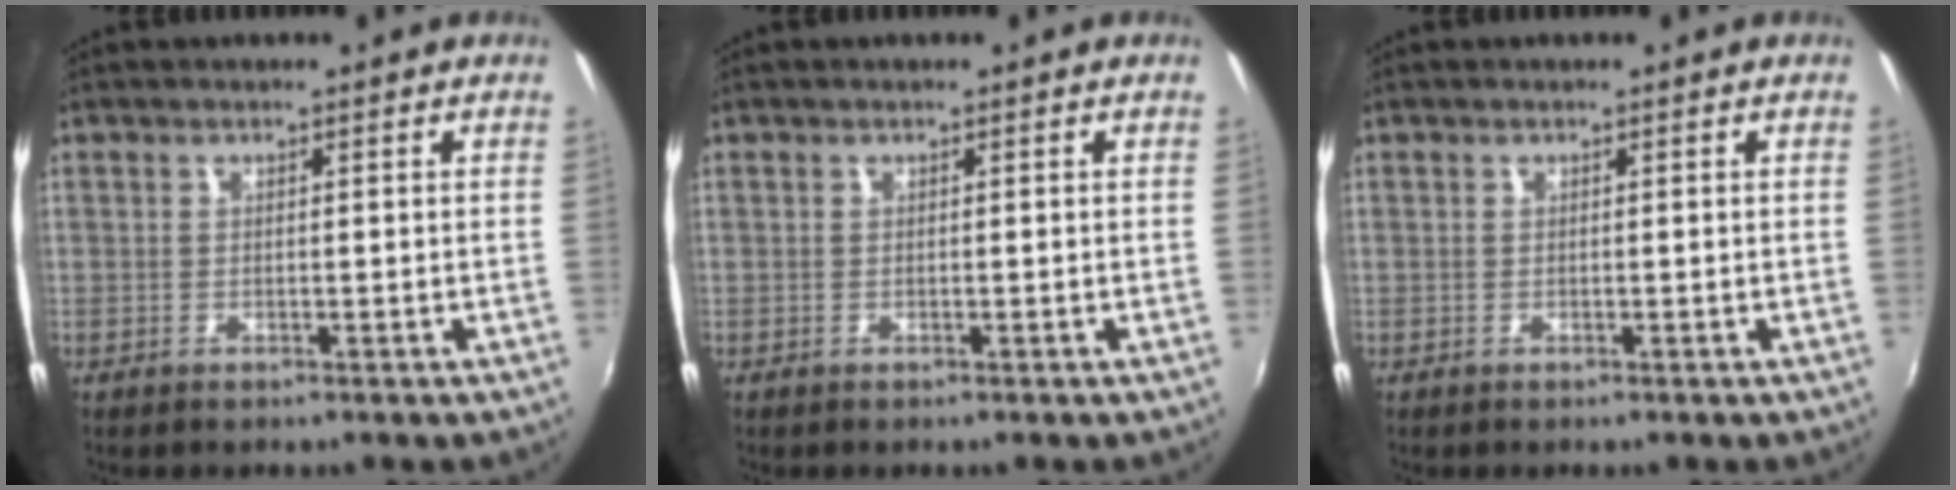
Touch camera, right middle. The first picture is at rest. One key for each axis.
{"total": 0.0}
{"total": 0.0}